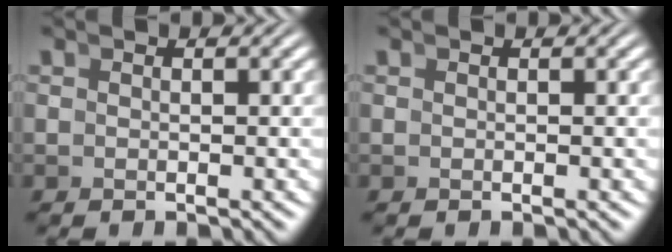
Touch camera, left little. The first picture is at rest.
{"total": 0.0}